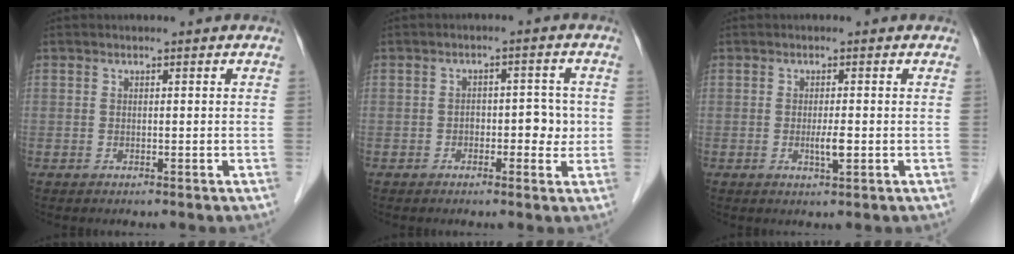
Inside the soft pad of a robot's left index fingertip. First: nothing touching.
{"total": 3.9, "force": [-0.6, 2.3, 3.1], "torque": [-0.031, 0.017, -0.008]}
{"total": 2.0, "force": [-0.3, 0.2, 2.0], "torque": [-0.037, -0.004, -0.004]}